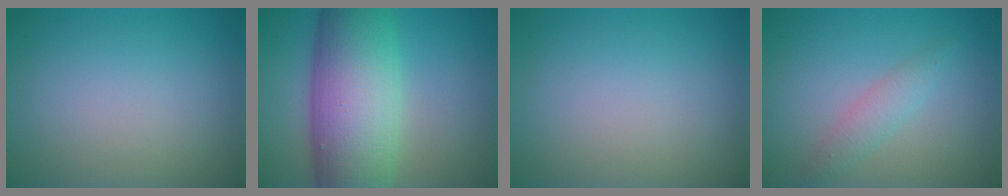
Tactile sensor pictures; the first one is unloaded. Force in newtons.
{"total": 12.4, "press": 12.4, "slide": 0.4}
{"total": 0.0}
{"total": 2.0, "press": 2.0, "slide": 0.0}